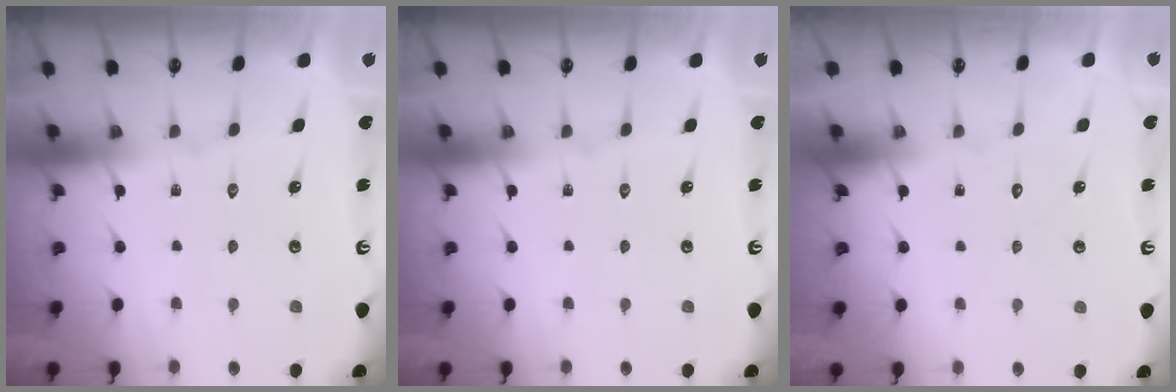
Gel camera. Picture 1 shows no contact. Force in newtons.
{"total": 0.0}
{"total": 1.7, "press": 1.7, "slide": 0.1}